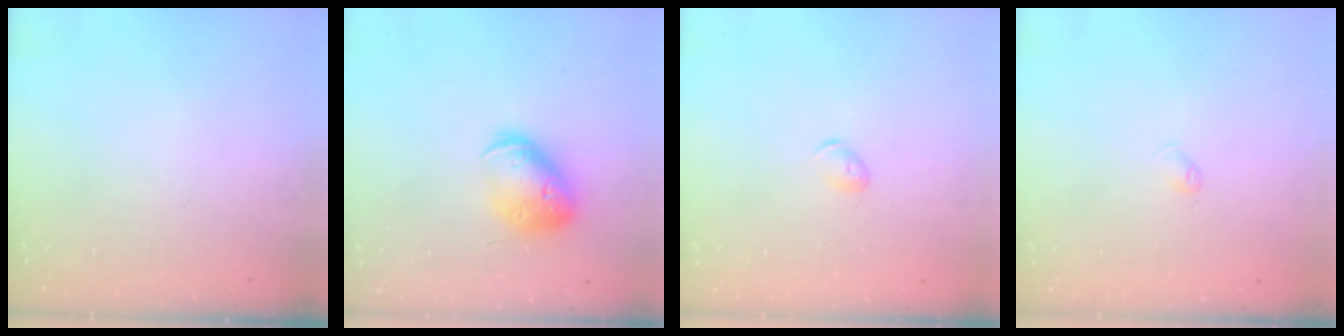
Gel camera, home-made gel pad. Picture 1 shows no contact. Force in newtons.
{"total": 15.1, "press": 15.0, "slide": 1.6}
{"total": 5.7, "press": 5.6, "slide": 0.9}
{"total": 2.6, "press": 2.6, "slide": 0.4}